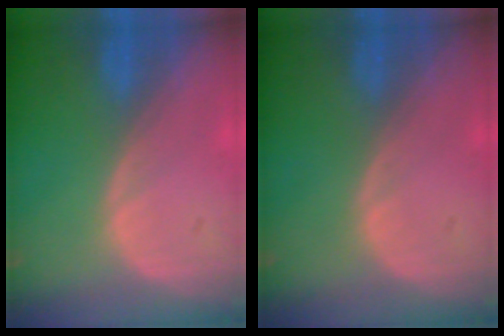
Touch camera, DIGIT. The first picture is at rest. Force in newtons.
{"total": 0.0}